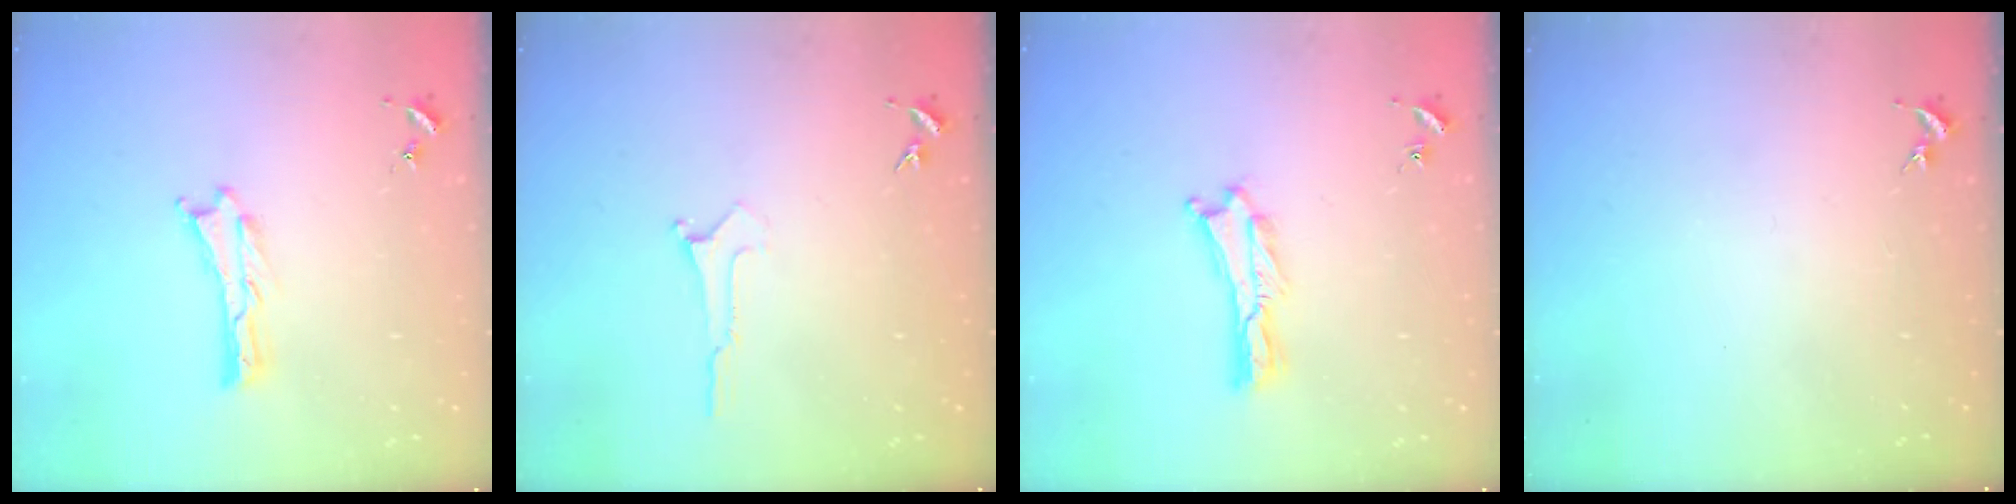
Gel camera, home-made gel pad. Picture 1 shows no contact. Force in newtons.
{"total": 0.0}
{"total": 0.6, "press": 0.5, "slide": 0.2}
{"total": 0.0}